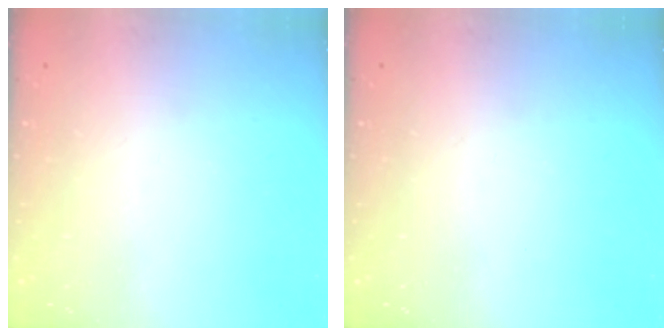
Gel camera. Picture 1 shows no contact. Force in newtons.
{"total": 0.0}